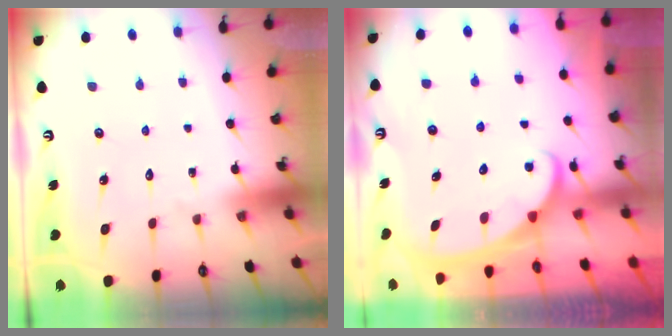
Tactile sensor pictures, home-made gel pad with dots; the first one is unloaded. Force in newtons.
{"total": 2.5, "press": 2.5, "slide": 0.3}